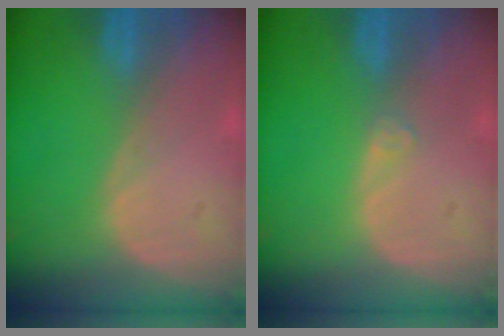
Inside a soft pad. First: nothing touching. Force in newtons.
{"total": 0.9, "press": 0.8, "slide": 0.2}